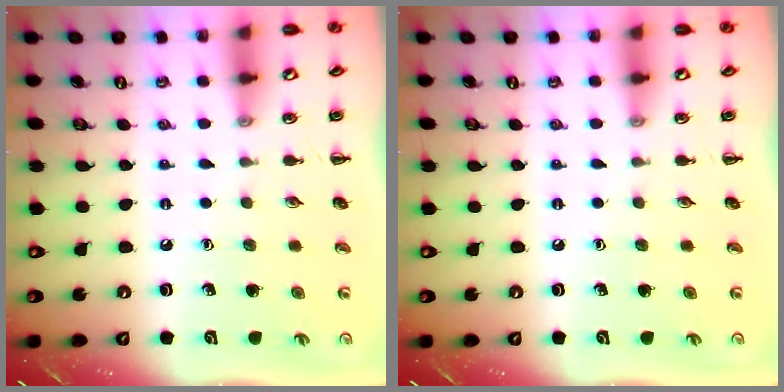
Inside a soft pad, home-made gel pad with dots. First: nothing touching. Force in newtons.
{"total": 0.0}